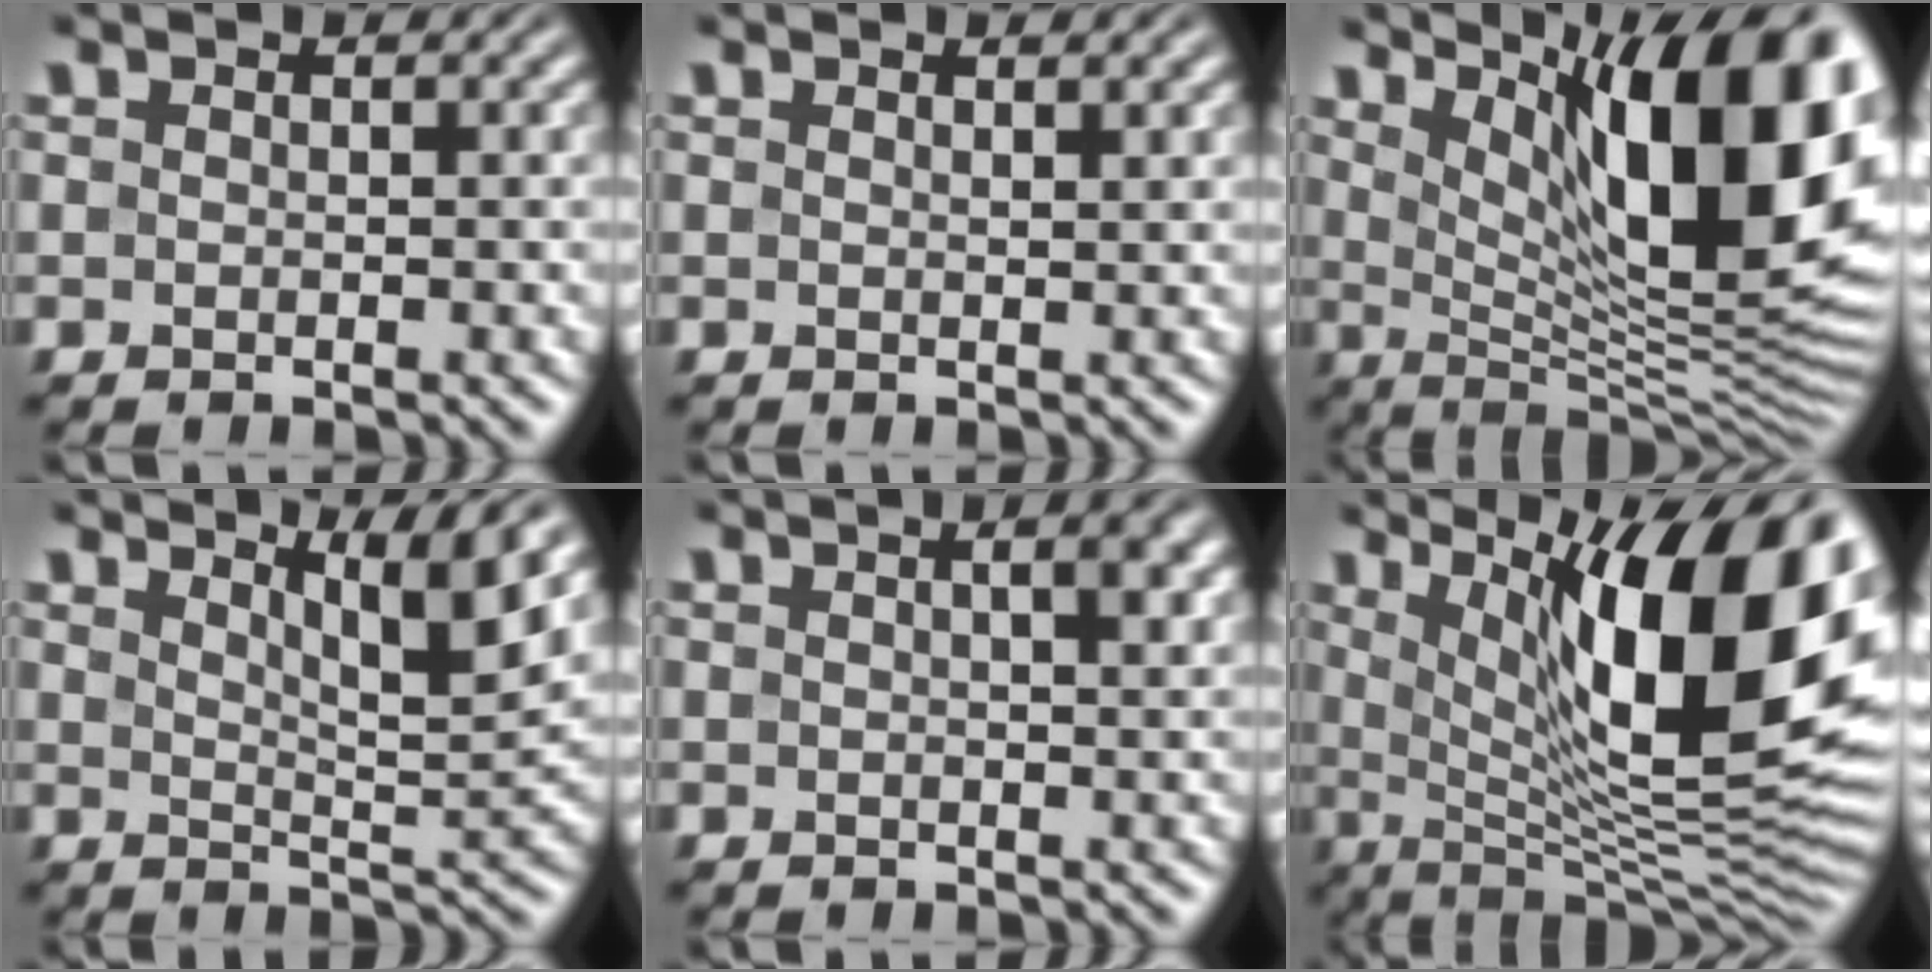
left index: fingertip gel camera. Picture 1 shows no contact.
{"total": 0.7, "force": [0.6, 0.1, 0.1], "torque": [0.000, 0.001, 0.010]}
{"total": 15.2, "force": [5.8, 5.2, 13.0], "torque": [-0.166, 0.002, 0.098]}
{"total": 4.8, "force": [3.5, 0.7, 3.2], "torque": [-0.045, -0.003, 0.059]}
{"total": 2.3, "force": [0.8, 0.6, 2.0], "torque": [-0.022, 0.008, 0.009]}
{"total": 16.1, "force": [4.9, 5.6, 14.2], "torque": [-0.190, -0.007, 0.080]}